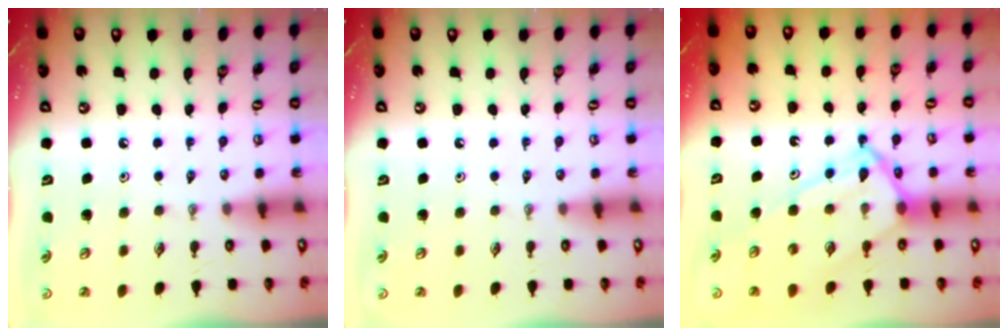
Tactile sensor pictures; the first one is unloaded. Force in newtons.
{"total": 0.0}
{"total": 13.2, "press": 13.2, "slide": 1.4}